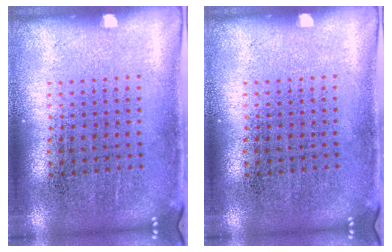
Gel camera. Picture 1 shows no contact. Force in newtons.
{"total": 0.0}